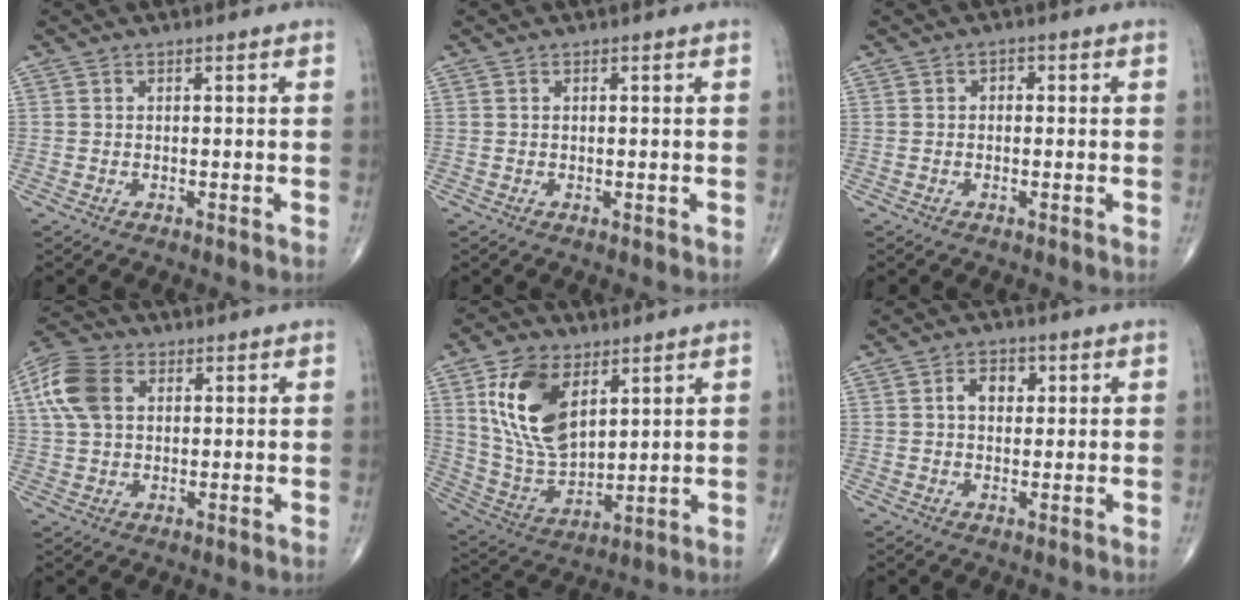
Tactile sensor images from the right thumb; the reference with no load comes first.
{"total": 0.0}
{"total": 1.3, "force": [0.1, 1.0, 0.8], "torque": [0.000, 0.005, -0.006]}
{"total": 10.4, "force": [2.8, 7.0, 7.2], "torque": [-0.151, 0.014, 0.049]}
{"total": 16.3, "force": [6.6, 9.3, 11.7], "torque": [-0.204, -0.030, 0.138]}
{"total": 4.3, "force": [1.1, 3.0, 2.9], "torque": [-0.029, 0.004, 0.012]}